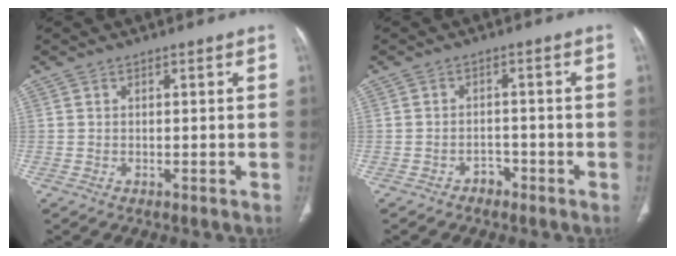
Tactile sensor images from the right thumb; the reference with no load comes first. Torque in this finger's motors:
{"motor_torque": [0.20, -0.38, 0.02, 0.03, 0.01]}